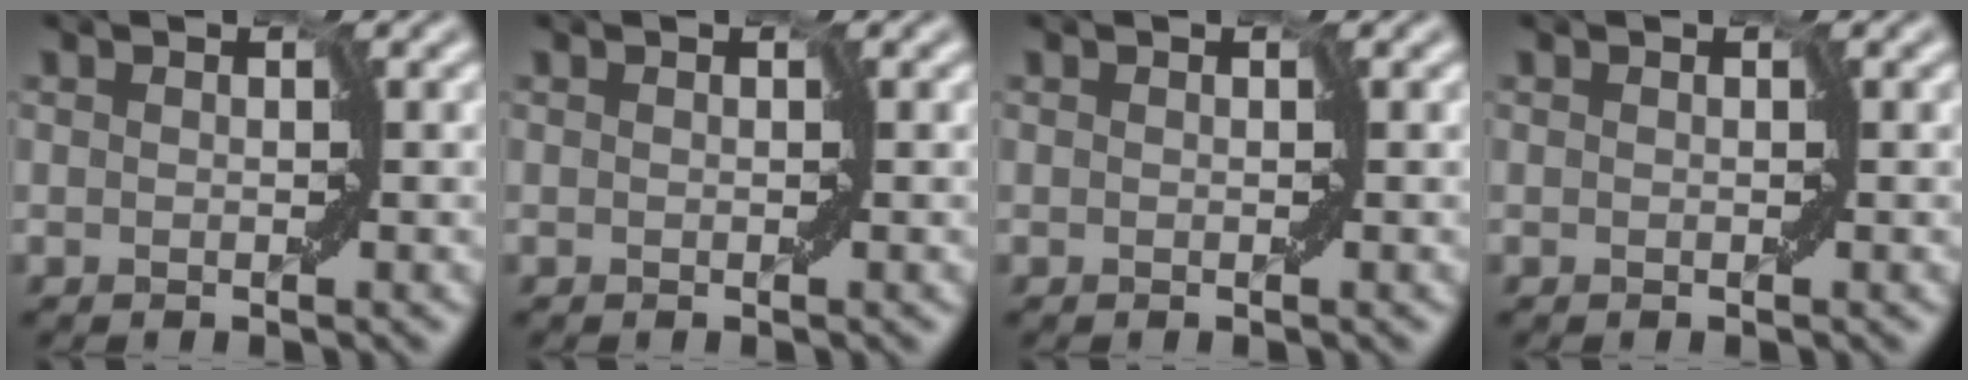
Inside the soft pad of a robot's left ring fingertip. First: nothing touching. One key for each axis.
{"total": 0.0}
{"total": 0.0}
{"total": 0.0}